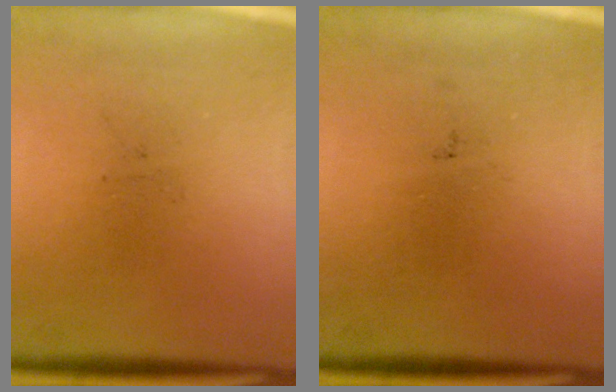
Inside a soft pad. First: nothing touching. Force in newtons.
{"total": 0.0}